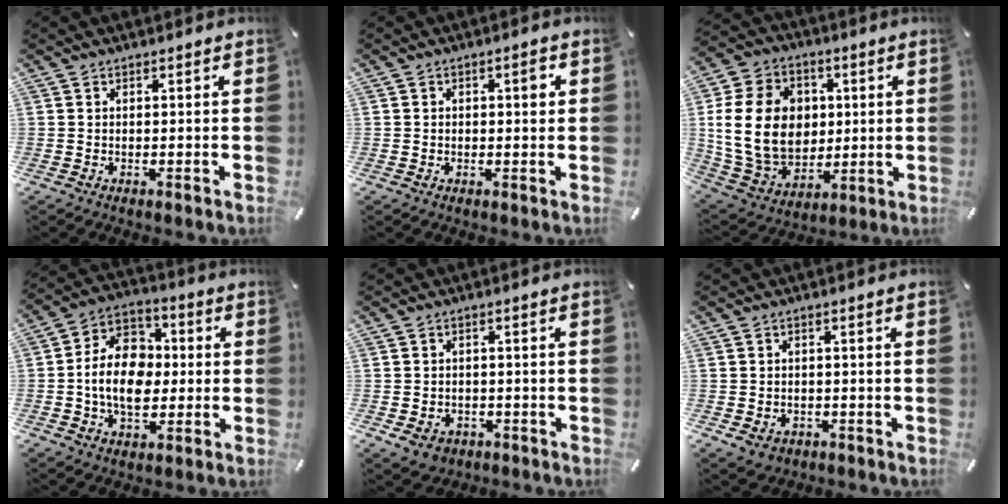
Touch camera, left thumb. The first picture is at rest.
{"total": 2.7, "force": [0.4, 1.5, 2.2], "torque": [-0.030, 0.004, 0.000]}
{"total": 19.8, "force": [1.9, 15.9, 11.5], "torque": [-0.247, 0.004, 0.040]}
{"total": 13.5, "force": [-1.9, 10.5, 8.4], "torque": [-0.170, 0.023, -0.031]}
{"total": 4.7, "force": [-2.2, 3.7, 1.9], "torque": [-0.034, 0.007, -0.042]}
{"total": 3.5, "force": [-1.5, 2.8, 1.3], "torque": [-0.019, 0.003, -0.031]}